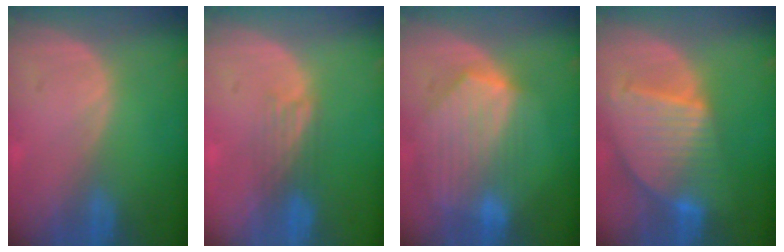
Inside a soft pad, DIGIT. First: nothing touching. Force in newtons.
{"total": 3.9, "press": 3.2, "slide": 2.2}
{"total": 9.0, "press": 8.0, "slide": 4.0}
{"total": 9.6, "press": 8.3, "slide": 4.8}